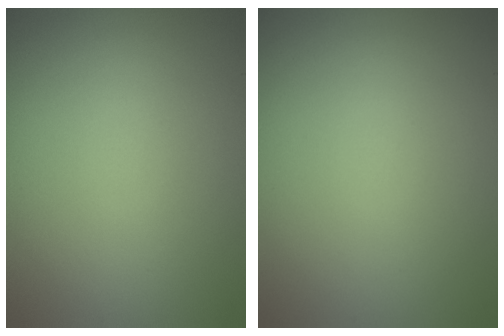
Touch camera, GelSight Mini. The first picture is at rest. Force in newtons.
{"total": 0.0}